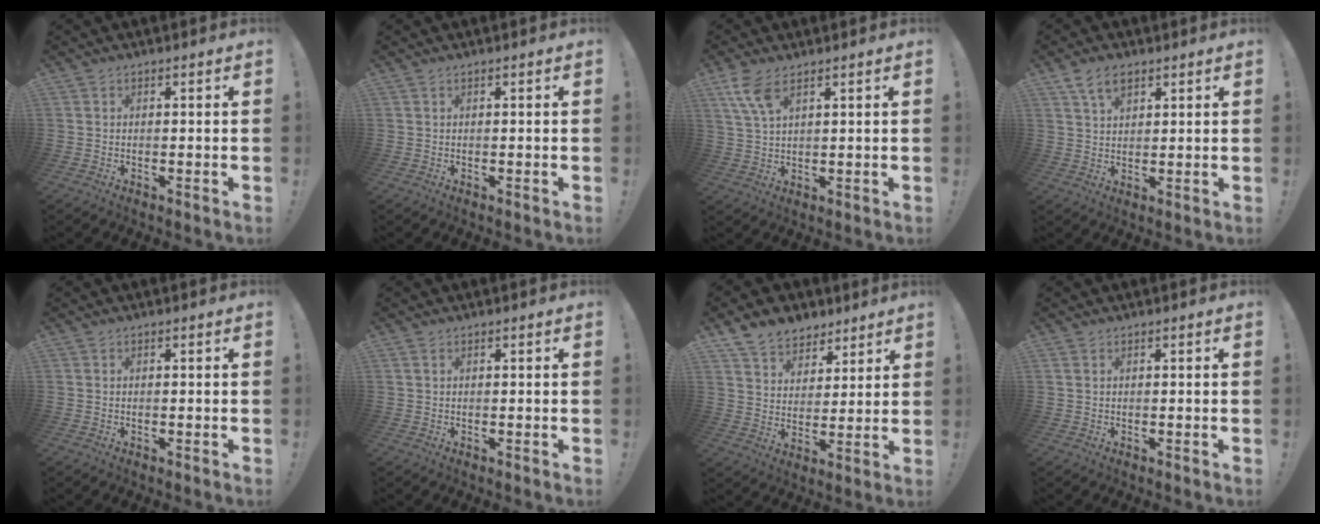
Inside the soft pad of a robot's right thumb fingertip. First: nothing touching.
{"total": 0.0}
{"total": 7.4, "force": [4.5, 2.8, 5.2], "torque": [-0.097, -0.016, 0.086]}
{"total": 6.2, "force": [3.7, 3.4, 3.6], "torque": [-0.067, -0.008, 0.071]}
{"total": 0.0}
{"total": 0.5, "force": [0.3, 0.4, 0.3], "torque": [-0.006, 0.001, 0.005]}
{"total": 10.1, "force": [7.3, 6.7, 2.2], "torque": [-0.043, -0.050, 0.147]}
{"total": 0.6, "force": [0.3, 0.5, 0.3], "torque": [-0.009, 0.004, 0.005]}